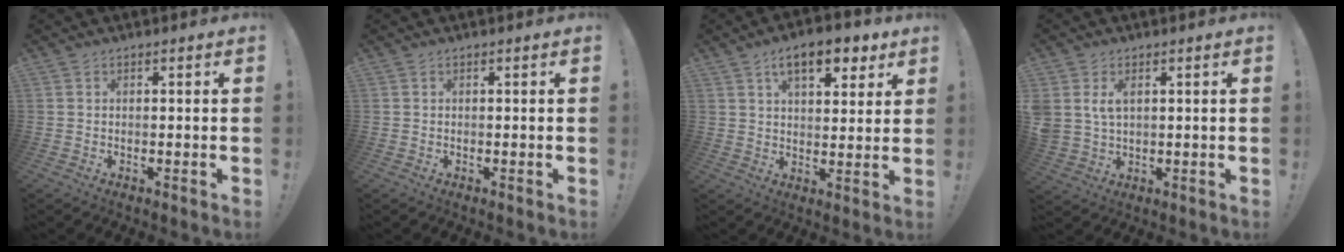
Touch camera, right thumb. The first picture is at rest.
{"total": 0.0}
{"total": 11.3, "force": [6.2, 5.3, 7.8], "torque": [-0.100, -0.024, 0.106]}
{"total": 5.3, "force": [2.1, 3.6, 3.2], "torque": [-0.065, -0.004, 0.039]}